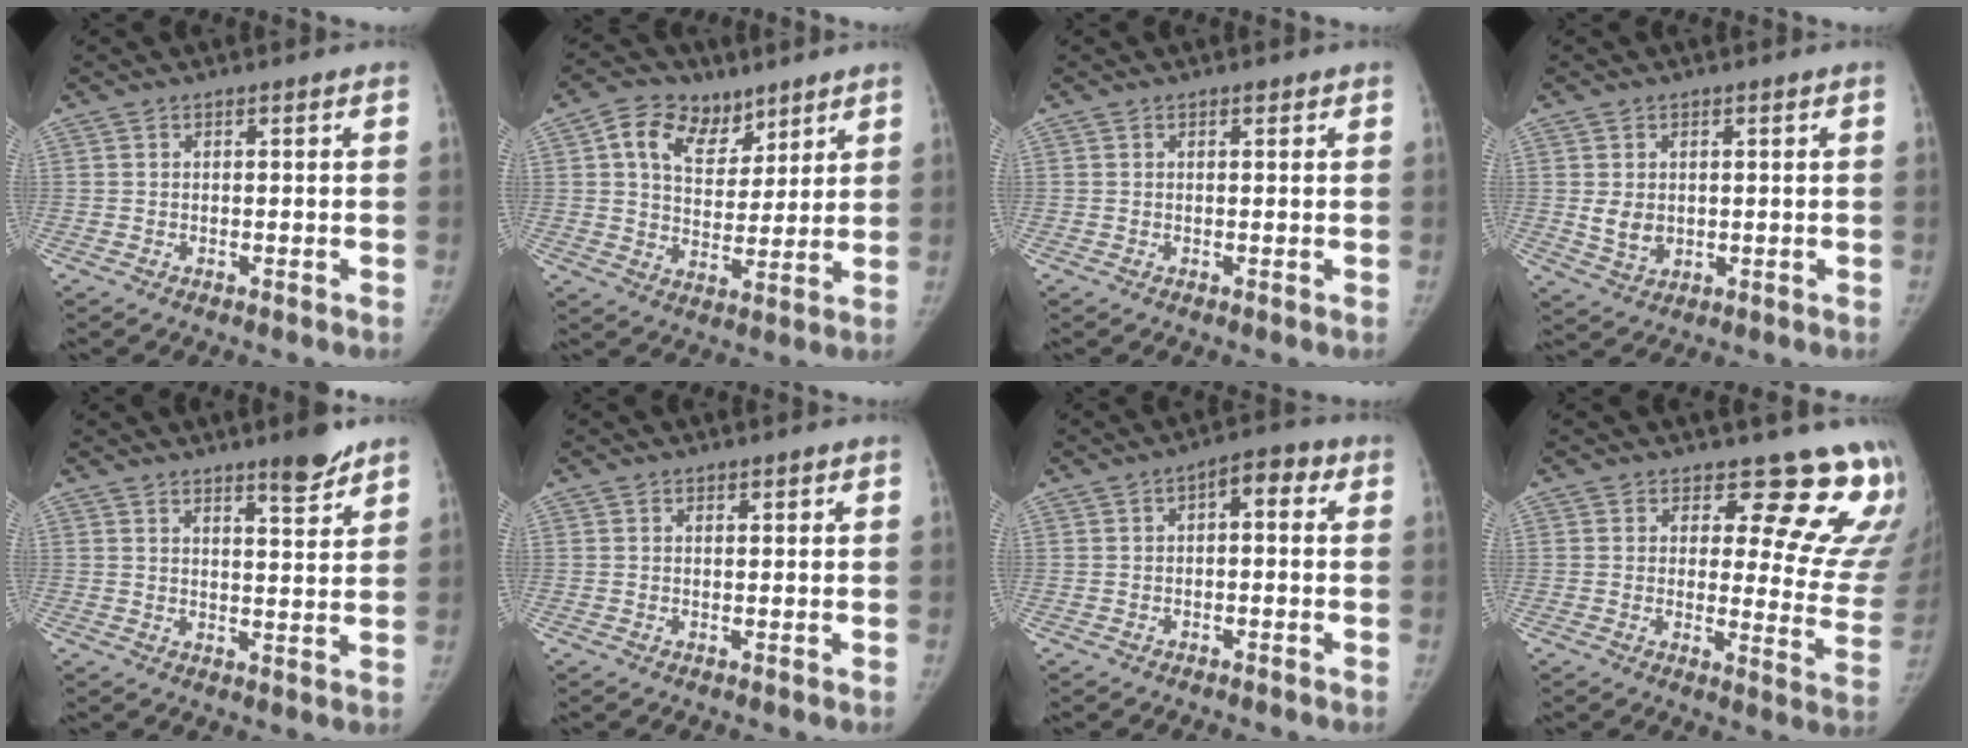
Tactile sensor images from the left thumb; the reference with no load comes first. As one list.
[{"total": 11.4, "force": [6.2, 7.7, 5.7], "torque": [-0.067, -0.021, 0.111]}, {"total": 0.7, "force": [0.5, 0.4, 0.4], "torque": [-0.003, -0.002, 0.006]}, {"total": 4.3, "force": [0.3, 3.4, 2.6], "torque": [-0.031, -0.010, 0.018]}, {"total": 4.1, "force": [3.3, 0.7, 2.3], "torque": [-0.021, -0.028, 0.048]}, {"total": 0.7, "force": [0.5, 0.3, 0.4], "torque": [-0.001, -0.003, 0.007]}, {"total": 4.8, "force": [0.8, 2.4, 4.0], "torque": [-0.040, 0.023, 0.001]}, {"total": 16.5, "force": [13.7, 6.5, 6.3], "torque": [-0.015, -0.121, 0.132]}]